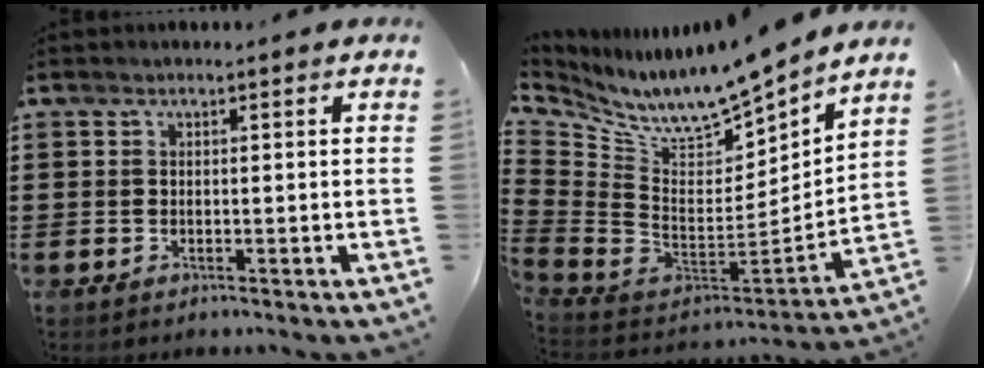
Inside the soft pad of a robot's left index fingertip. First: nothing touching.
{"total": 9.5, "force": [8.7, 1.5, 3.5], "torque": [-0.102, -0.083, 0.147]}